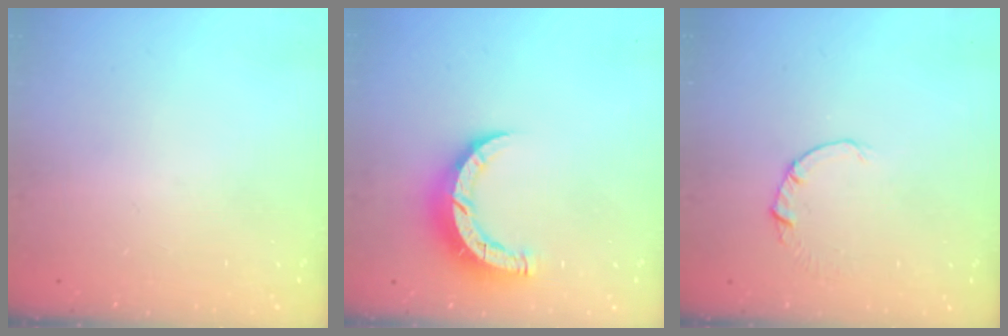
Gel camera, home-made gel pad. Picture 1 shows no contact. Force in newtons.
{"total": 7.9, "press": 7.9, "slide": 0.5}
{"total": 0.5, "press": 0.5, "slide": 0.1}